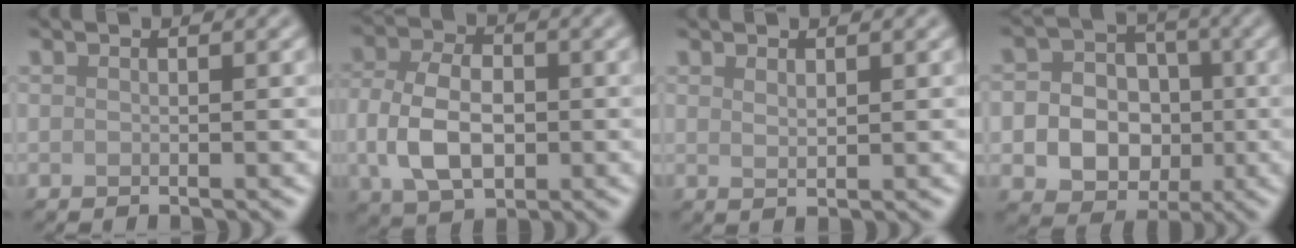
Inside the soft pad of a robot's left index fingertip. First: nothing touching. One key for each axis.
{"total": 6.5, "fx": -0.7, "fy": 4.3, "fz": 4.8, "tx": -0.098, "ty": 0.000, "tz": -0.017}
{"total": 1.1, "fx": 0.7, "fy": 0.3, "fz": 0.8, "tx": -0.015, "ty": -0.002, "tz": 0.015}
{"total": 10.3, "fx": -1.9, "fy": 9.0, "fz": 4.7, "tx": -0.069, "ty": -0.005, "tz": -0.051}